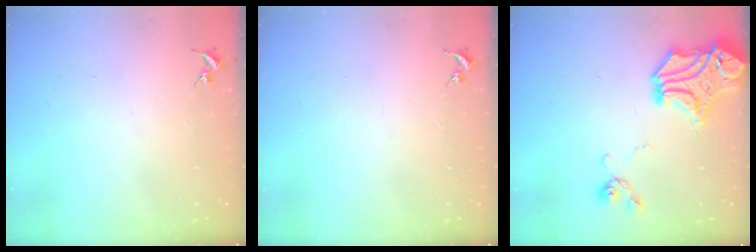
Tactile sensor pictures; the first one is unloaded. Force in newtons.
{"total": 0.0}
{"total": 18.9, "press": 18.7, "slide": 2.7}